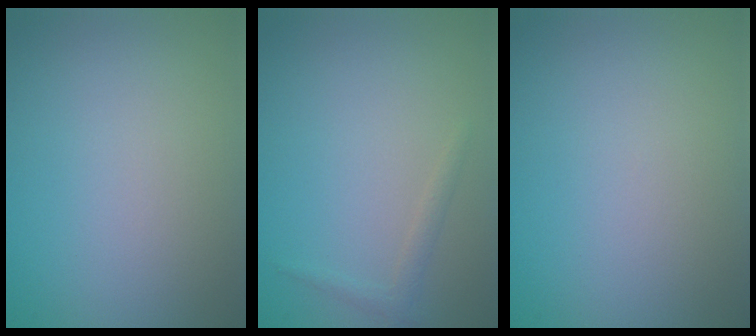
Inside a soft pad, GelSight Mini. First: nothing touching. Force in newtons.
{"total": 1.0, "press": 1.0, "slide": 0.0}
{"total": 0.0}